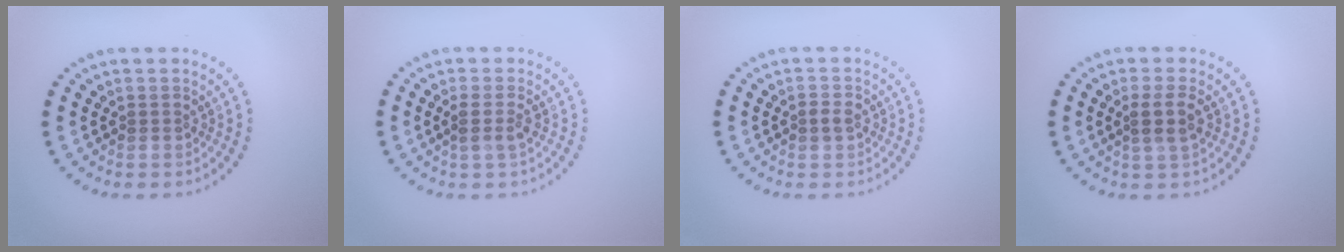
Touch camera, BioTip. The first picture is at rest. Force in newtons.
{"total": 1.5, "press": 1.3, "slide": 0.8}
{"total": 1.2, "press": 1.2, "slide": 0.1}
{"total": 2.1, "press": 1.8, "slide": 1.1}